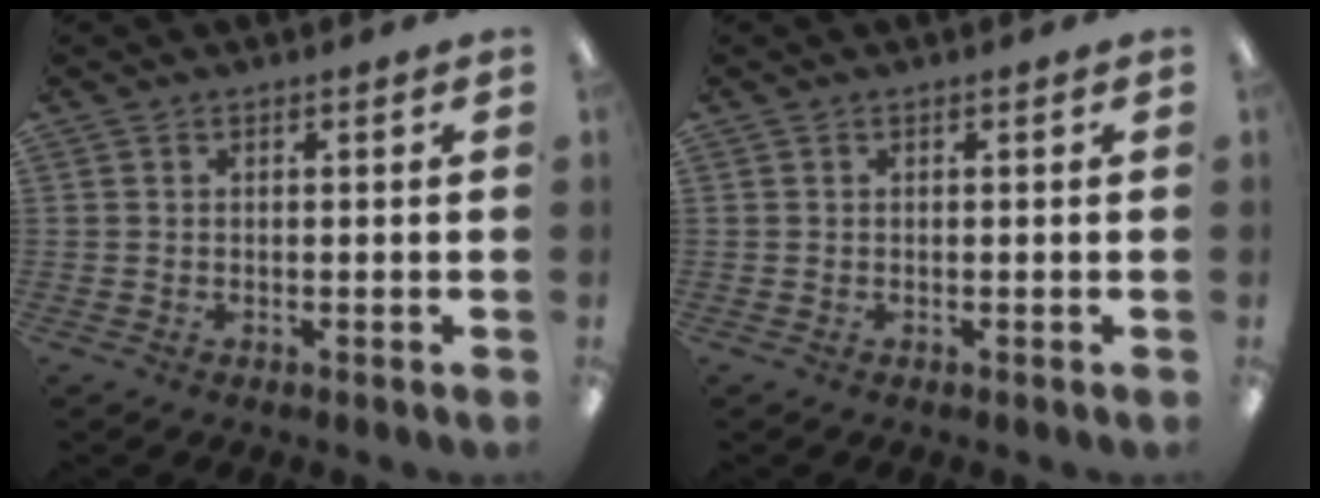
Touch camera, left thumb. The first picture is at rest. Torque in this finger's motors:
{"motor_torque": [-0.08, 0.02, 0.00, 0.00, 0.00]}